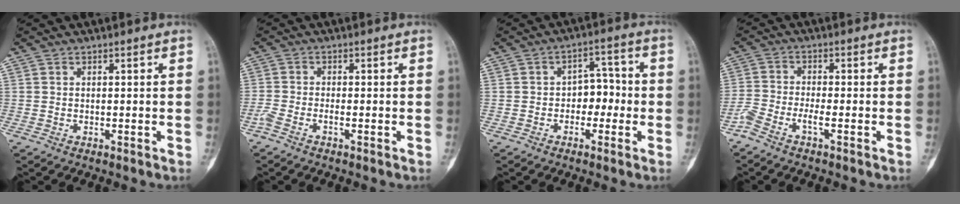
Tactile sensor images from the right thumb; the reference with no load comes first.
{"total": 2.5, "force": [-1.5, 0.6, 1.9], "torque": [-0.050, 0.010, -0.033]}
{"total": 5.8, "force": [-1.1, 4.1, 3.9], "torque": [-0.020, 0.029, -0.027]}
{"total": 4.3, "force": [-2.7, 0.7, 3.2], "torque": [-0.083, 0.019, -0.057]}